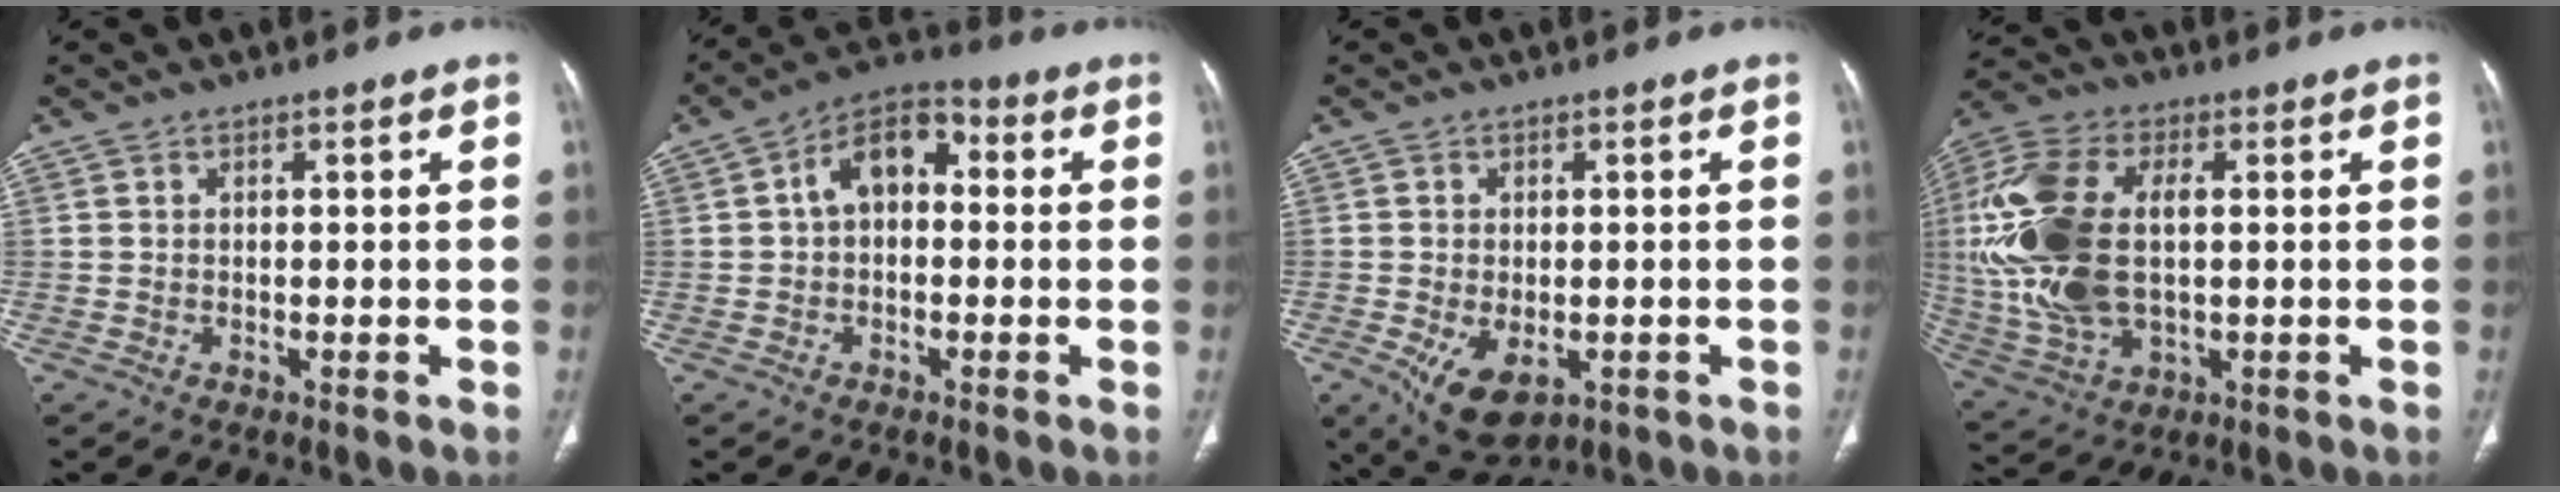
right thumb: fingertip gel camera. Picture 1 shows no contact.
{"total": 9.0, "force": [0.8, 5.9, 6.7], "torque": [-0.091, 0.032, -0.002]}
{"total": 8.2, "force": [-2.9, 4.7, 6.1], "torque": [-0.100, -0.005, -0.033]}
{"total": 21.0, "force": [1.6, 11.5, 17.5], "torque": [-0.400, 0.001, 0.034]}